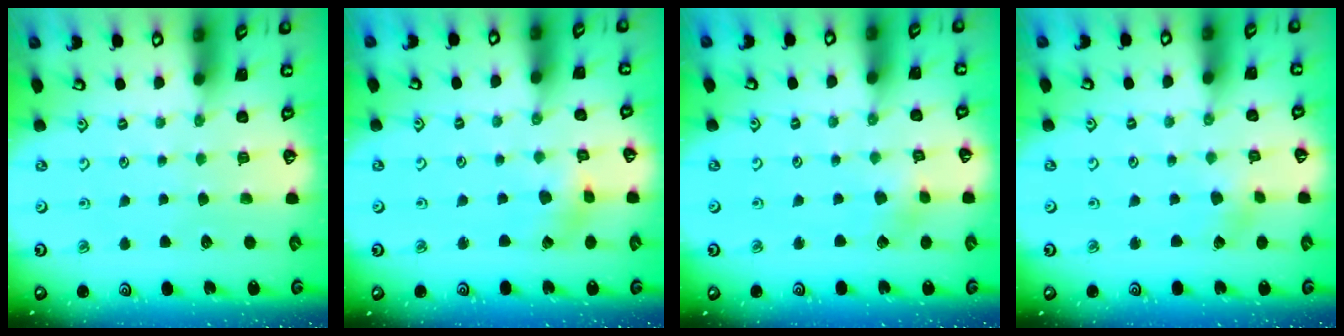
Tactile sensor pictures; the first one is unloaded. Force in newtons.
{"total": 2.5, "press": 2.5, "slide": 0.4}
{"total": 2.8, "press": 2.8, "slide": 0.2}
{"total": 2.0, "press": 1.9, "slide": 0.6}